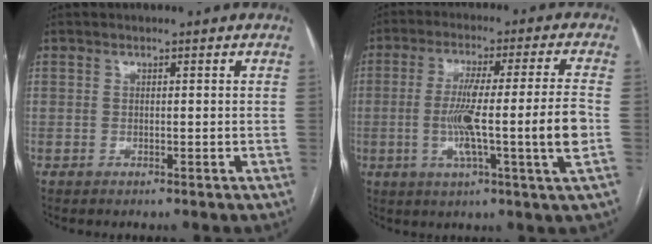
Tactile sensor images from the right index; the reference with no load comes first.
{"total": 13.7, "force": [-2.1, -1.2, 13.4], "torque": [-0.236, -0.001, -0.041]}